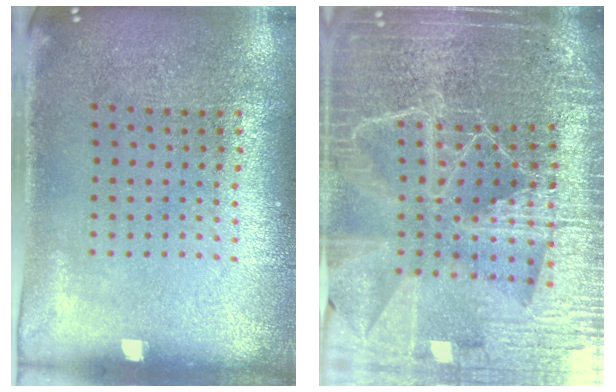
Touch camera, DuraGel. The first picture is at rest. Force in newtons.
{"total": 6.1, "press": 5.3, "slide": 3.0}